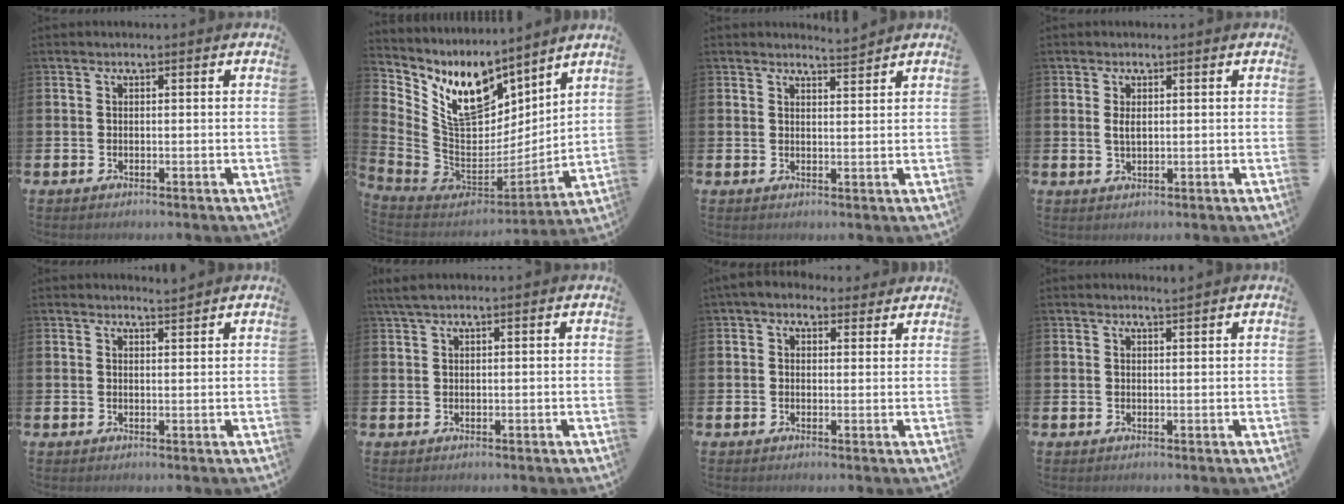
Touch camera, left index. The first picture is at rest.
{"total": 11.3, "force": [8.0, 5.9, 5.3], "torque": [-0.140, -0.045, 0.152]}
{"total": 3.3, "force": [3.3, -0.2, 0.0], "torque": [0.004, -0.023, 0.057]}
{"total": 1.7, "force": [0.7, 0.8, 1.3], "torque": [-0.016, 0.000, 0.008]}
{"total": 2.1, "force": [2.1, -0.1, -0.1], "torque": [0.009, -0.013, 0.036]}
{"total": 1.9, "force": [1.4, 0.2, 1.3], "torque": [-0.030, 0.006, 0.025]}
{"total": 3.3, "force": [2.7, 1.9, 0.8], "torque": [-0.014, -0.006, 0.046]}
{"total": 1.1, "force": [1.1, -0.1, 0.1], "torque": [0.002, -0.002, 0.021]}